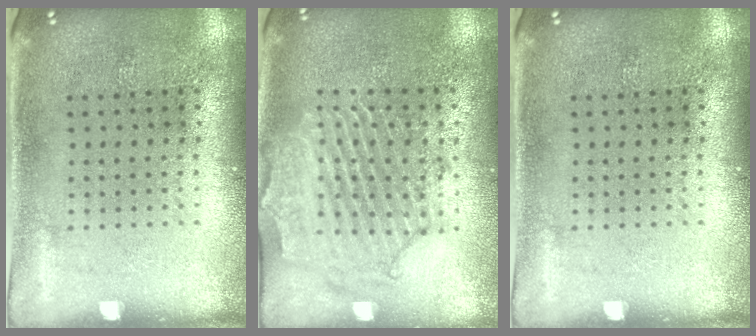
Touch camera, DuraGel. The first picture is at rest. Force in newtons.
{"total": 2.3, "press": 2.1, "slide": 0.7}
{"total": 0.0}